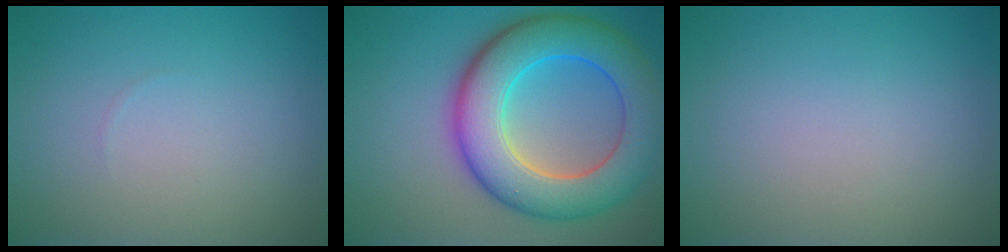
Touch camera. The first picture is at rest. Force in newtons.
{"total": 10.4, "press": 10.4, "slide": 0.3}
{"total": 0.0}